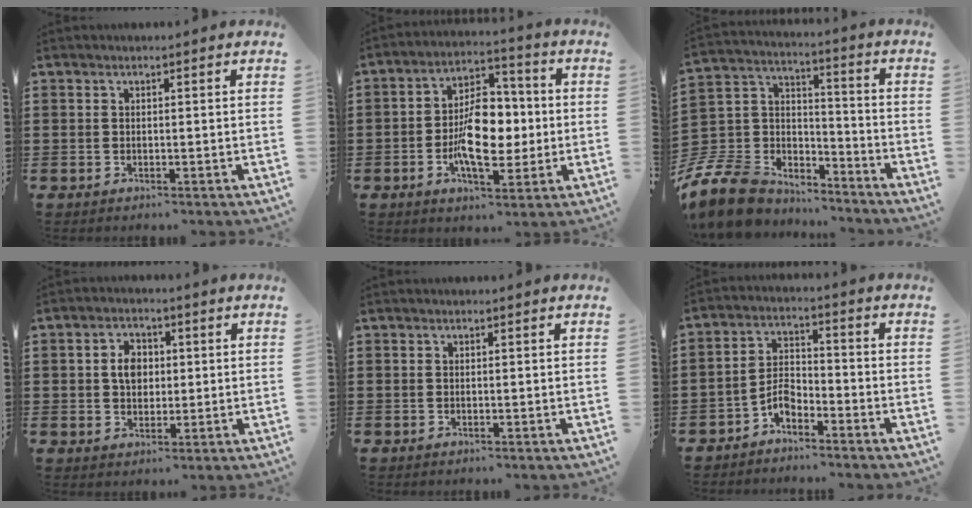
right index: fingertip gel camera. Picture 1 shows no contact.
{"total": 10.0, "force": [-1.3, 5.6, 8.2], "torque": [-0.142, 0.004, -0.029]}
{"total": 11.1, "force": [-9.1, 5.4, 3.3], "torque": [-0.117, 0.010, -0.184]}
{"total": 4.4, "force": [0.4, 3.3, 2.9], "torque": [-0.056, 0.011, 0.002]}
{"total": 0.0}
{"total": 4.1, "force": [-3.0, 1.8, 2.1], "torque": [-0.054, 0.002, -0.063]}